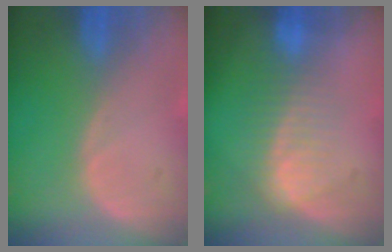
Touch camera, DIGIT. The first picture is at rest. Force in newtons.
{"total": 7.1, "press": 6.1, "slide": 3.7}